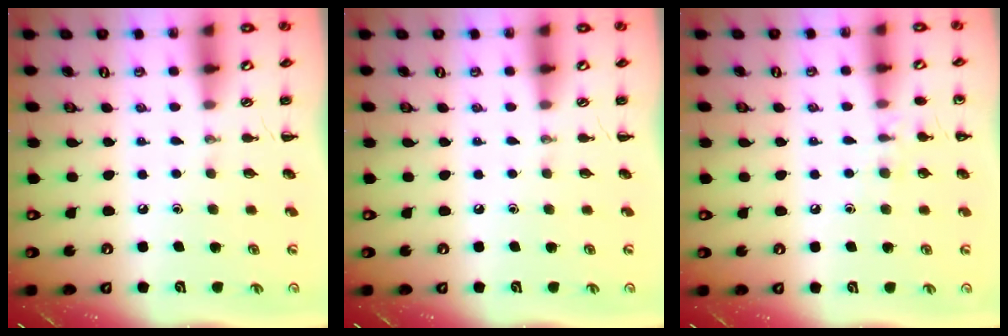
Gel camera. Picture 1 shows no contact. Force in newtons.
{"total": 0.0}
{"total": 7.4, "press": 7.1, "slide": 2.1}